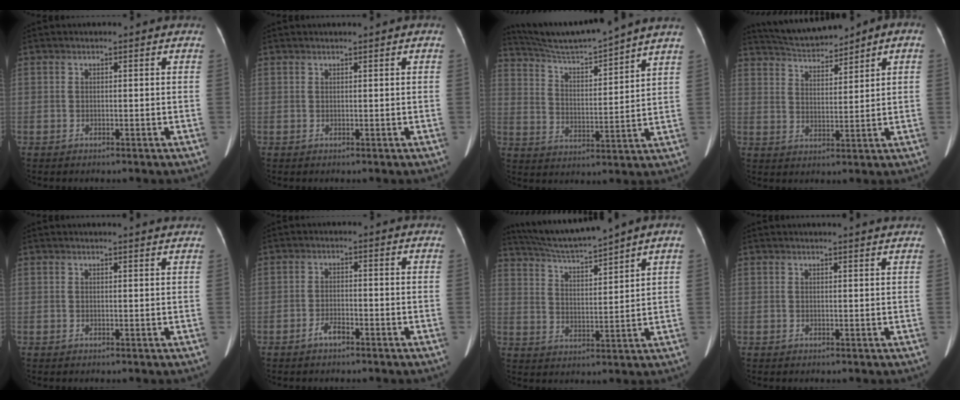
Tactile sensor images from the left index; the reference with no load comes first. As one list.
[{"total": 0.7, "force": [0.6, -0.1, 0.3], "torque": [-0.005, 0.008, 0.014]}, {"total": 13.9, "force": [12.9, -1.9, 4.9], "torque": [-0.094, -0.006, 0.210]}, {"total": 7.1, "force": [6.4, 1.0, 3.0], "torque": [-0.058, 0.020, 0.121]}, {"total": 2.8, "force": [2.7, -0.3, 0.6], "torque": [-0.009, 0.004, 0.030]}, {"total": 2.2, "force": [-1.6, 0.6, 1.3], "torque": [-0.027, 0.001, -0.030]}, {"total": 9.8, "force": [8.8, -1.3, 4.1], "torque": [-0.071, 0.008, 0.163]}, {"total": 3.5, "force": [3.3, -0.5, 0.9], "torque": [-0.011, 0.004, 0.036]}]